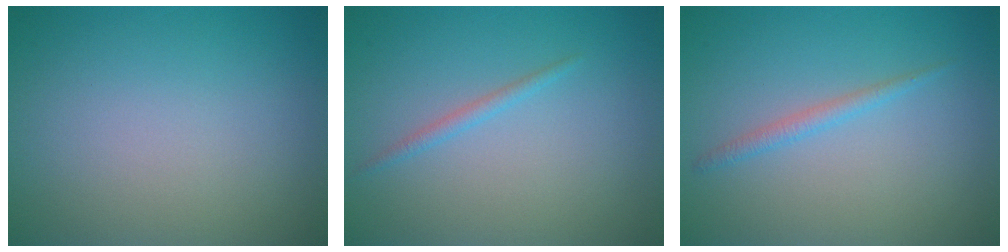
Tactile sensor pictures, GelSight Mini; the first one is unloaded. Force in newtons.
{"total": 1.0, "press": 1.0, "slide": 0.0}
{"total": 1.2, "press": 1.2, "slide": 0.0}